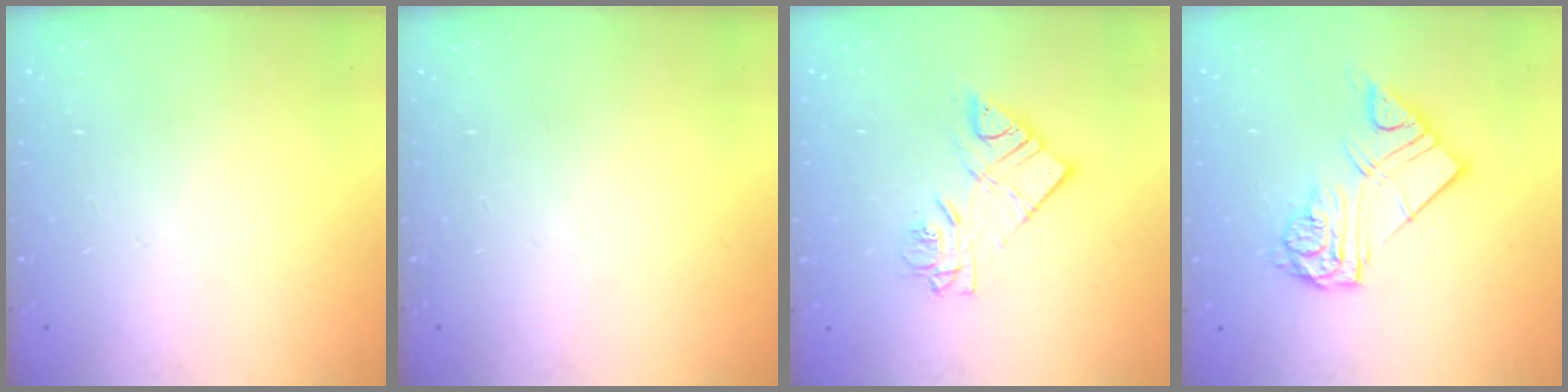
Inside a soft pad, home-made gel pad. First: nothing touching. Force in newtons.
{"total": 0.0}
{"total": 10.6, "press": 10.5, "slide": 0.9}
{"total": 12.3, "press": 12.2, "slide": 1.1}